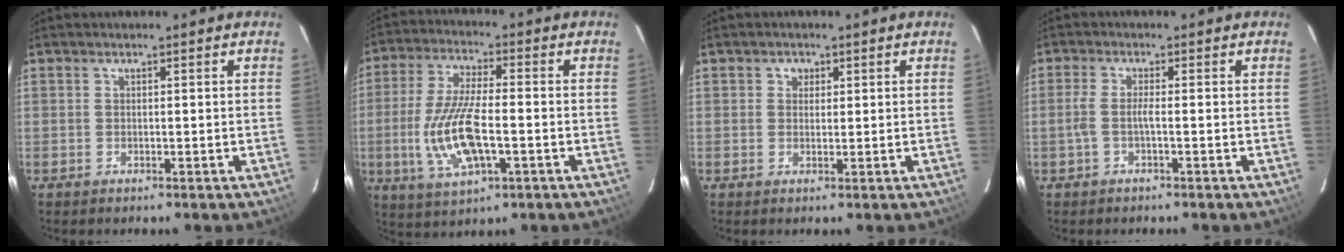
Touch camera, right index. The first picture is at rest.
{"total": 13.1, "force": [-2.9, 4.4, 12.0], "torque": [-0.252, -0.008, -0.051]}
{"total": 1.8, "force": [0.5, 1.7, 0.3], "torque": [-0.001, 0.007, 0.007]}
{"total": 2.3, "force": [-1.0, -0.2, 2.1], "torque": [-0.045, 0.000, -0.020]}